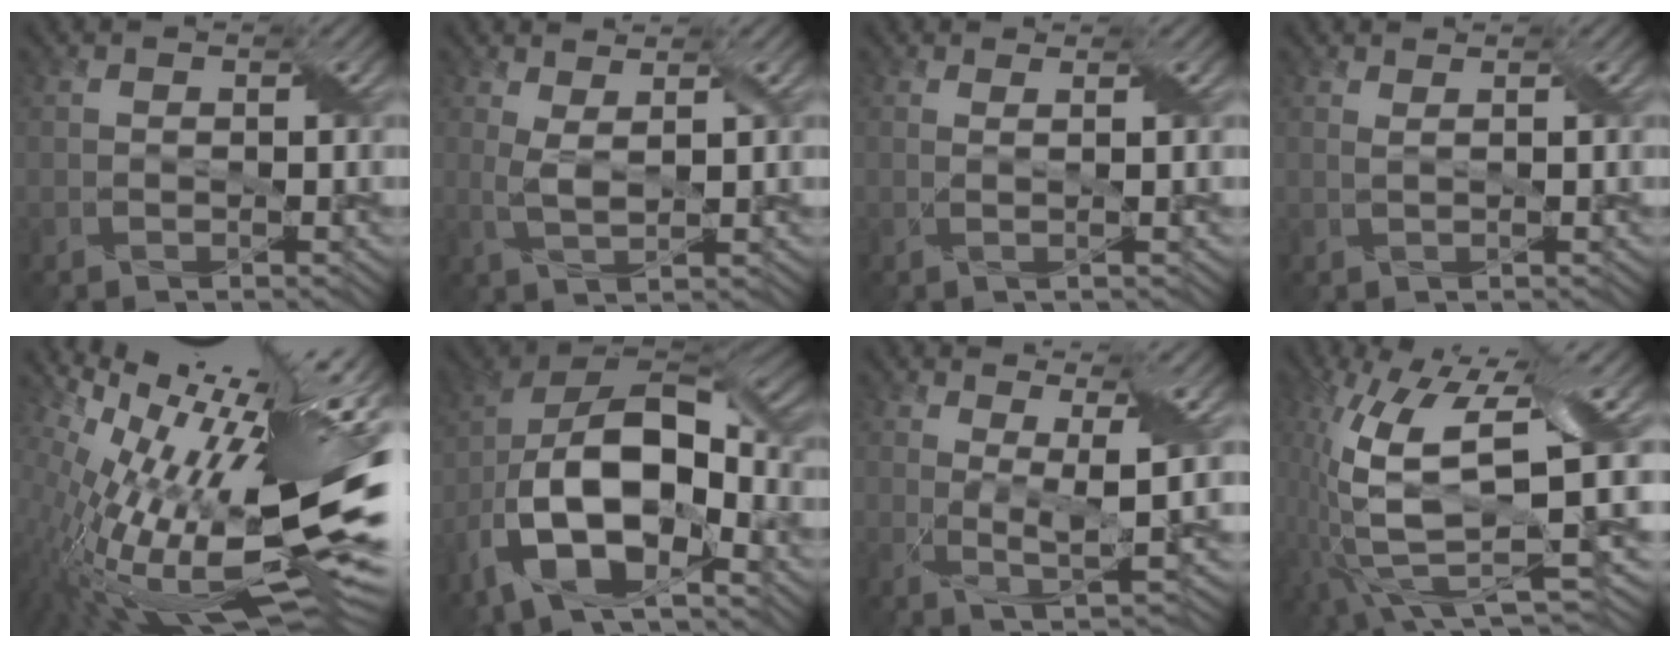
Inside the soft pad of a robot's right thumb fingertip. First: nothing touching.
{"total": 2.8, "force": [1.4, 0.6, 2.4], "torque": [-0.058, 0.000, 0.028]}
{"total": 1.7, "force": [0.6, 0.2, 1.5], "torque": [-0.031, 0.007, -0.004]}
{"total": 1.0, "force": [0.8, 0.0, 0.6], "torque": [-0.013, -0.001, 0.009]}
{"total": 19.9, "force": [1.1, 6.9, 18.6], "torque": [-0.261, 0.027, 0.049]}
{"total": 17.7, "force": [-6.4, 9.1, 13.7], "torque": [-0.265, -0.021, -0.117]}
{"total": 5.7, "force": [2.4, 0.8, 5.1], "torque": [-0.100, -0.002, 0.048]}
{"total": 14.4, "force": [-1.2, 3.6, 13.8], "torque": [-0.294, -0.005, -0.007]}